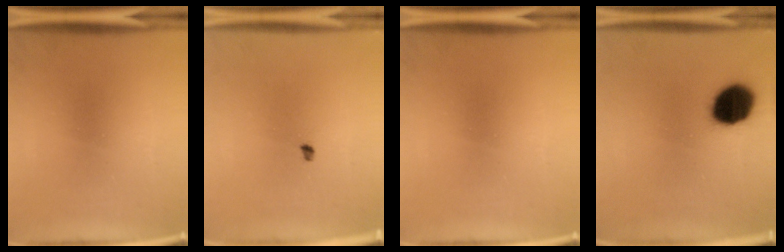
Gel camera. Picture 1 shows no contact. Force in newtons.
{"total": 1.1}
{"total": 0.0}
{"total": 13.8}